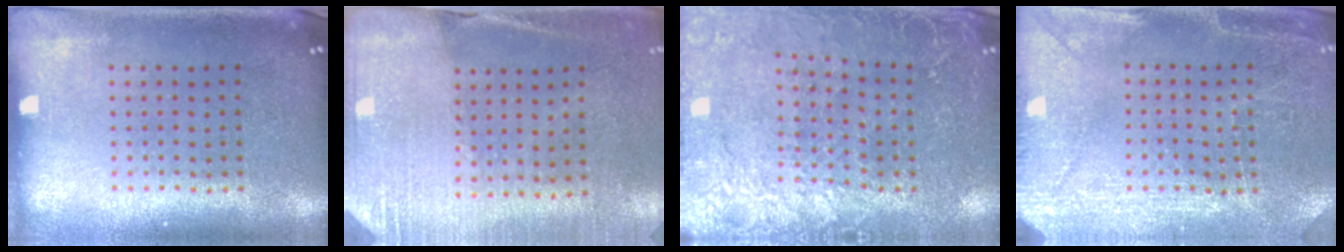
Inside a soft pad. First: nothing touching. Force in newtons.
{"total": 2.6, "press": 2.5, "slide": 0.8}
{"total": 2.7, "press": 2.7, "slide": 0.5}
{"total": 2.9, "press": 2.8, "slide": 0.5}